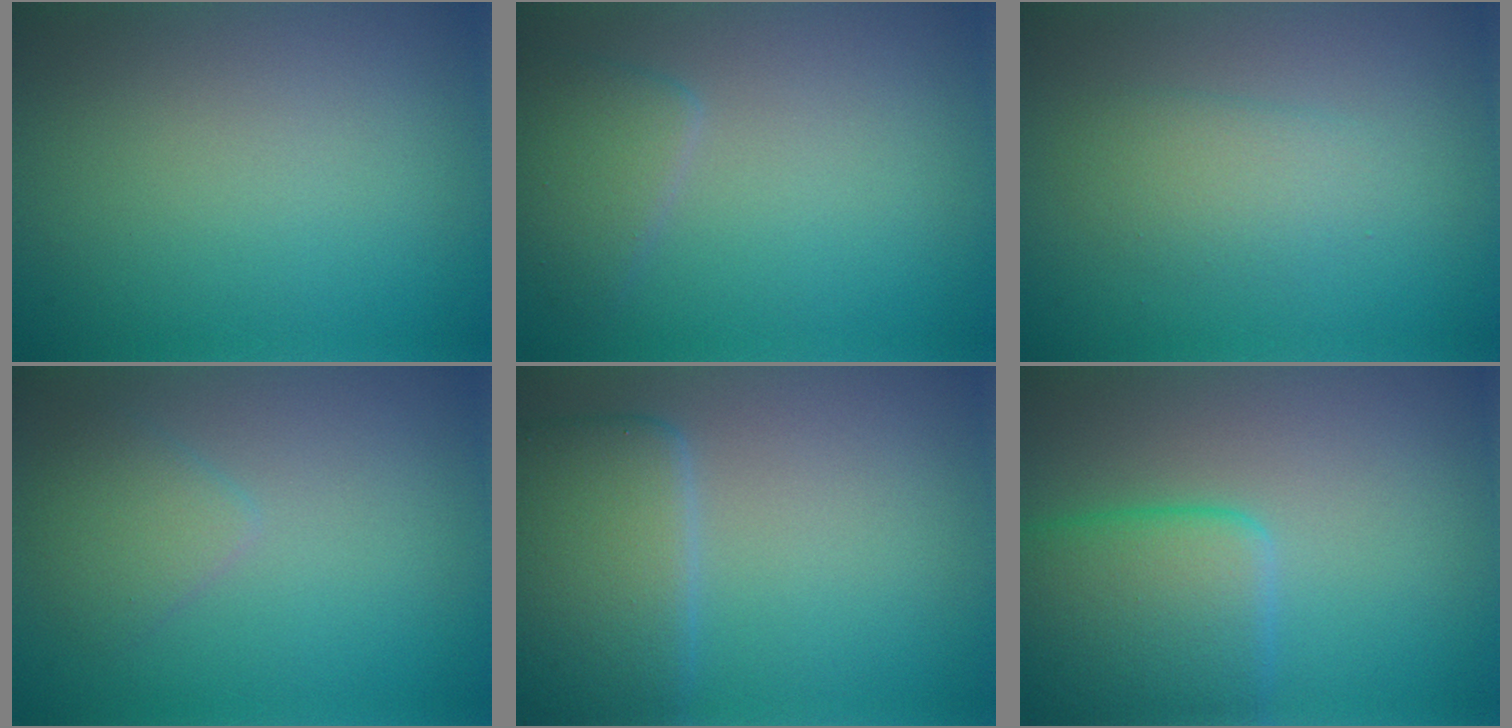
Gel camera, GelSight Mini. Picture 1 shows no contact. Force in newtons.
{"total": 2.4, "press": 2.4, "slide": 0.1}
{"total": 2.1, "press": 2.1, "slide": 0.1}
{"total": 2.0, "press": 2.0, "slide": 0.1}
{"total": 6.4, "press": 6.4, "slide": 0.3}
{"total": 6.2, "press": 6.2, "slide": 0.4}